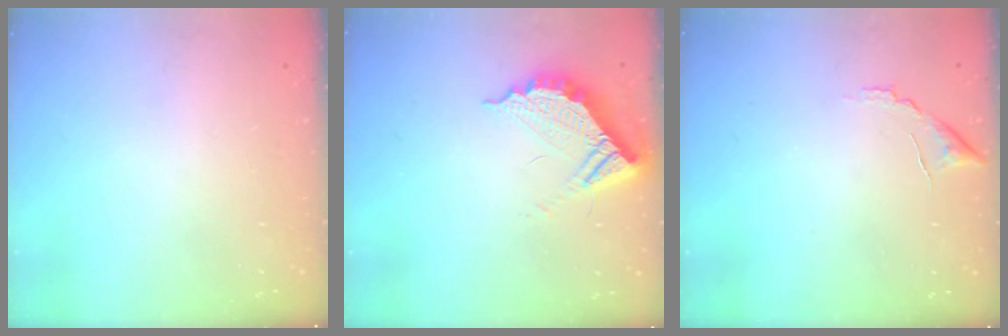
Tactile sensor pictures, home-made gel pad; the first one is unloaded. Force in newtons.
{"total": 11.2, "press": 11.1, "slide": 1.0}
{"total": 7.7, "press": 7.7, "slide": 0.3}